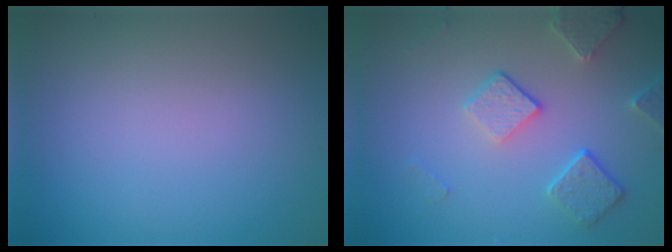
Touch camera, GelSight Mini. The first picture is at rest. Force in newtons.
{"total": 3.9, "press": 3.1, "slide": 2.4}